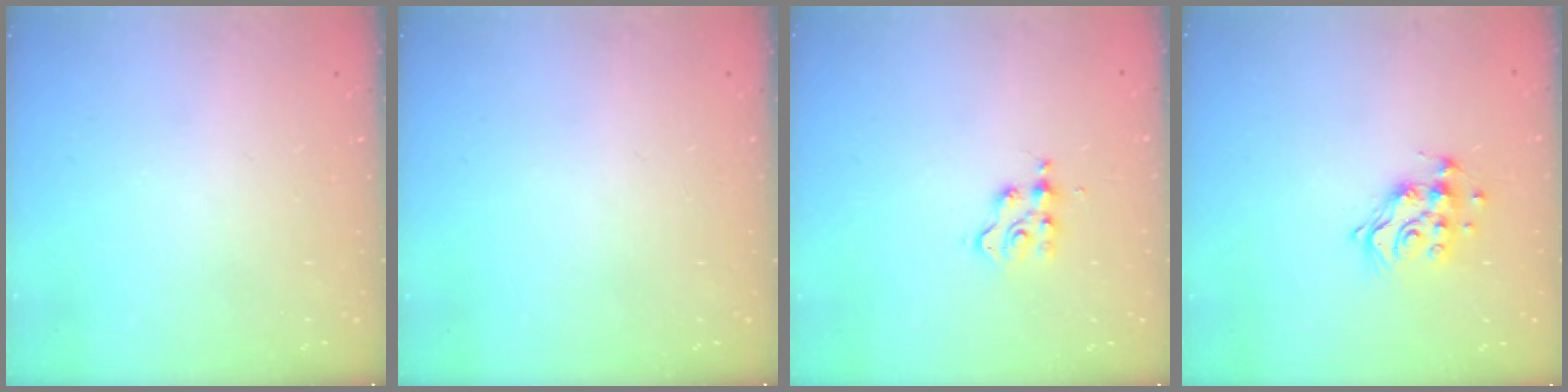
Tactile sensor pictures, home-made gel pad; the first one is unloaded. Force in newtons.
{"total": 0.0}
{"total": 3.6, "press": 3.6, "slide": 0.5}
{"total": 11.7, "press": 11.7, "slide": 0.9}